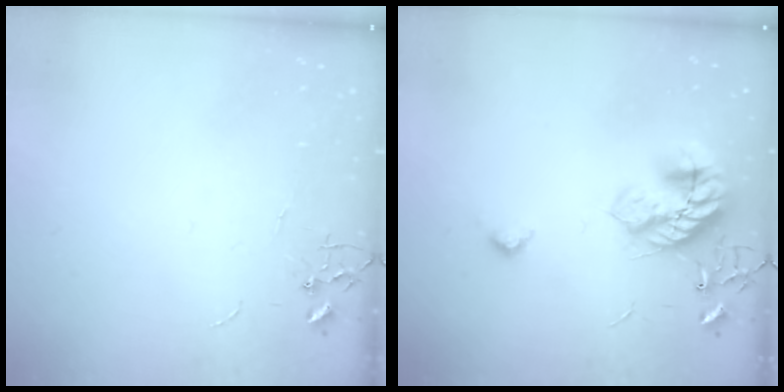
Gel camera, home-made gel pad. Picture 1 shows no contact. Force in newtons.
{"total": 17.8, "press": 17.8, "slide": 0.7}